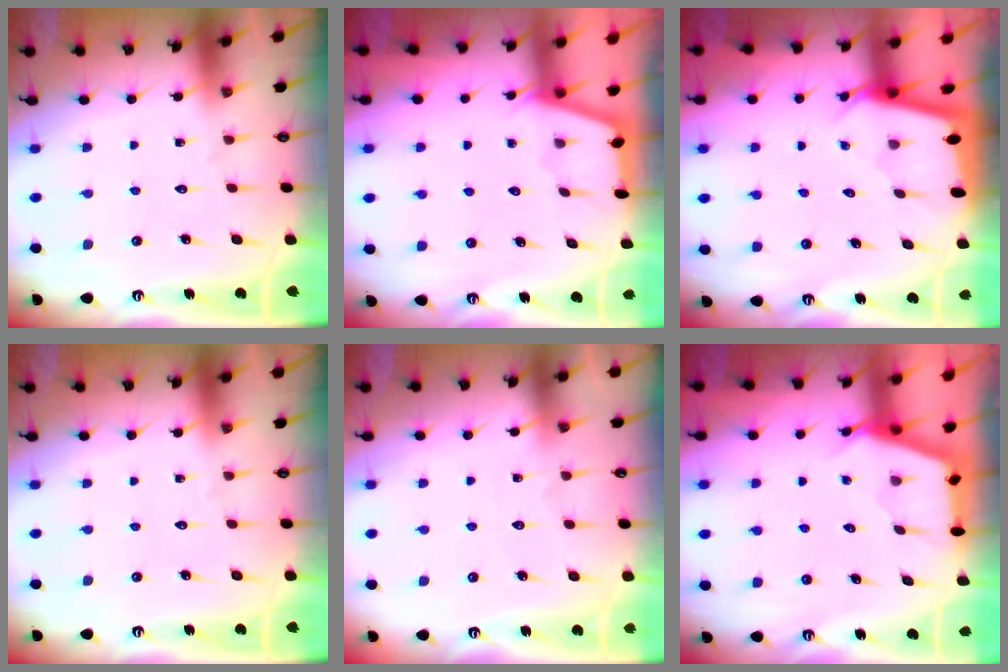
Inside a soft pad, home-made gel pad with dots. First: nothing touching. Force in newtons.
{"total": 1.7, "press": 1.7, "slide": 0.4}
{"total": 2.2, "press": 2.2, "slide": 0.1}
{"total": 0.0}
{"total": 3.5, "press": 3.4, "slide": 0.5}
{"total": 2.0, "press": 2.0, "slide": 0.2}